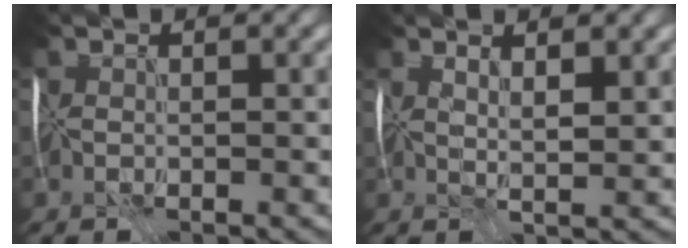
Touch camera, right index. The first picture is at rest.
{"total": 2.5, "force": [1.7, -0.3, 1.8], "torque": [-0.033, 0.001, 0.034]}